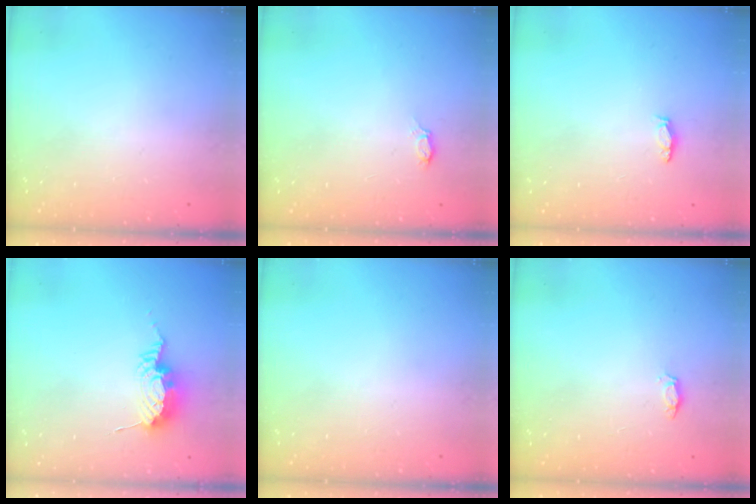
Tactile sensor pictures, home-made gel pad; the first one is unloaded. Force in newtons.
{"total": 2.8, "press": 2.8, "slide": 0.3}
{"total": 3.4, "press": 2.6, "slide": 2.1}
{"total": 9.1, "press": 9.1, "slide": 1.1}
{"total": 0.0}
{"total": 3.0, "press": 3.0, "slide": 0.4}